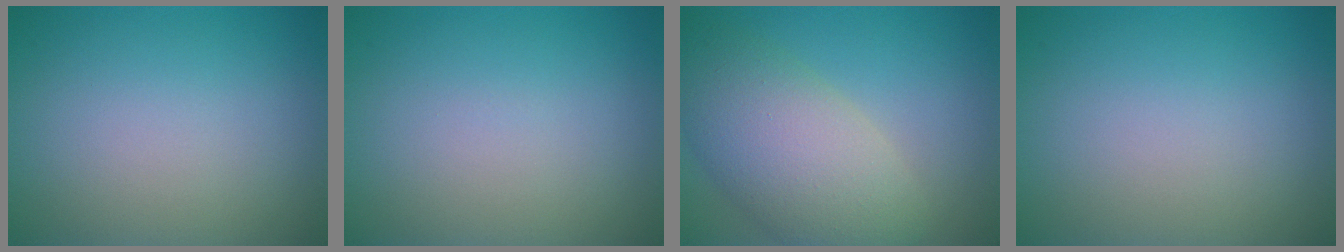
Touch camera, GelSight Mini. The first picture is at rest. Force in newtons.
{"total": 0.0}
{"total": 8.0, "press": 8.0, "slide": 0.7}
{"total": 0.0}